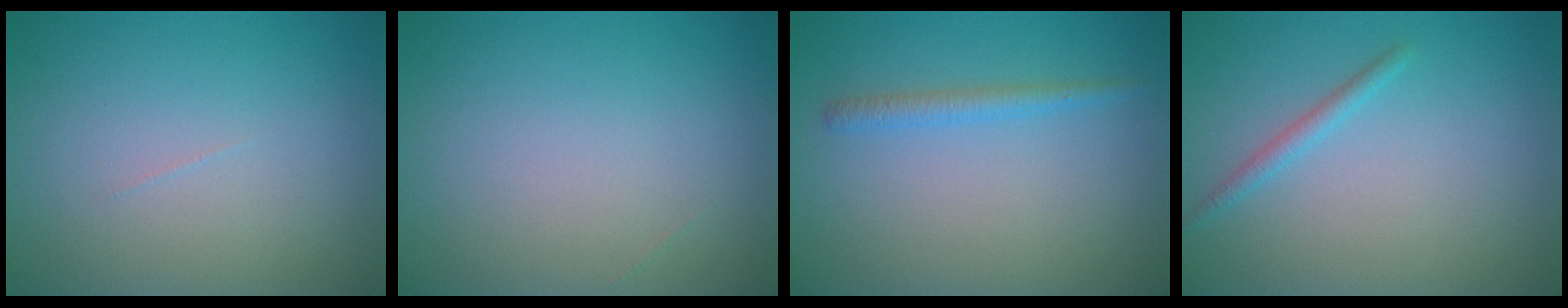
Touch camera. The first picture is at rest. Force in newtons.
{"total": 0.0}
{"total": 1.5, "press": 1.5, "slide": 0.1}
{"total": 1.3, "press": 1.2, "slide": 0.1}